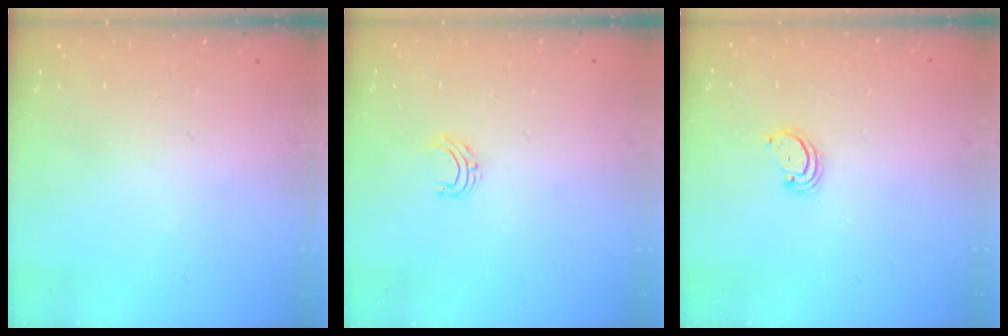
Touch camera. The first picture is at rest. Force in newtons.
{"total": 4.7, "press": 4.7, "slide": 0.3}
{"total": 2.5, "press": 2.5, "slide": 0.3}